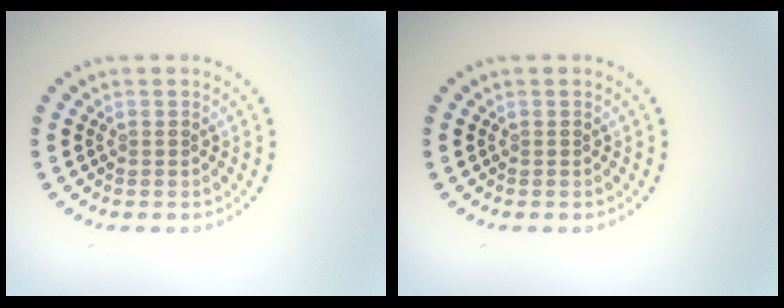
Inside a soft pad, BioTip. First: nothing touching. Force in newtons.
{"total": 0.0}